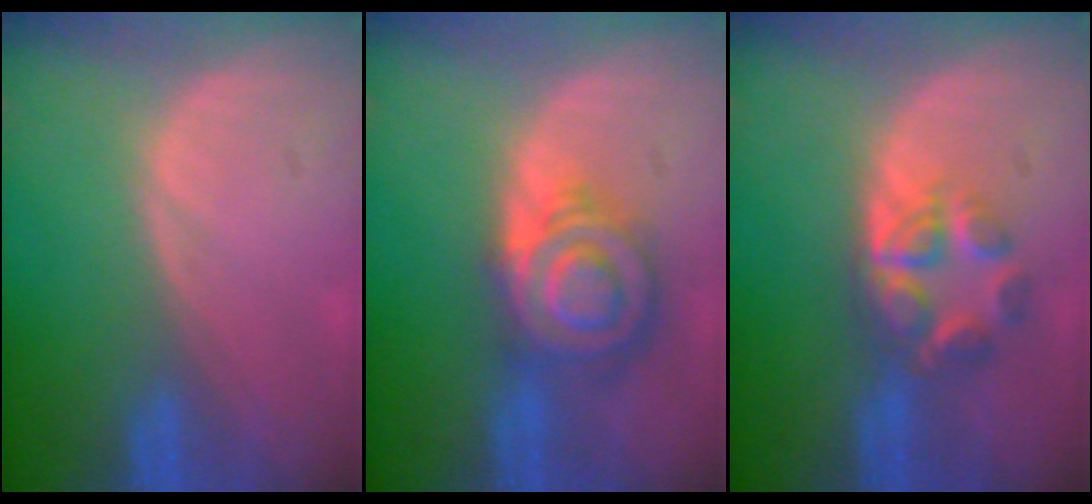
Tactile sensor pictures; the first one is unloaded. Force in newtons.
{"total": 7.8, "press": 7.8, "slide": 0.6}
{"total": 5.9, "press": 5.5, "slide": 2.2}